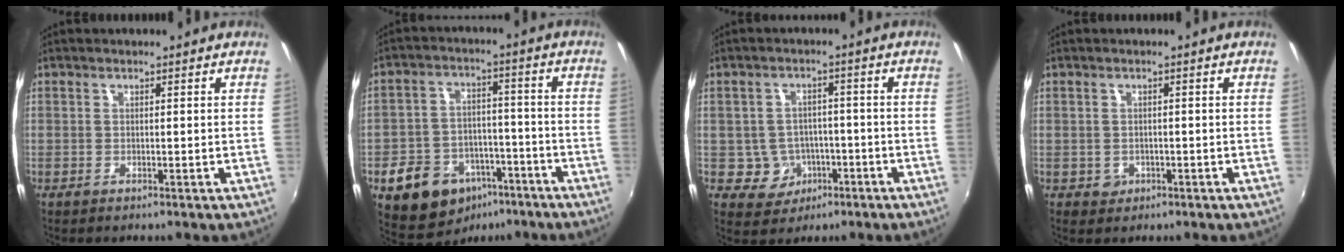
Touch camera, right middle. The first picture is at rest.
{"total": 14.4, "force": [-8.2, 10.0, 6.3], "torque": [-0.145, 0.020, -0.103]}
{"total": 6.4, "force": [-2.4, 5.8, 1.3], "torque": [-0.039, 0.013, -0.019]}
{"total": 2.1, "force": [-0.5, 2.0, 0.5], "torque": [-0.011, -0.003, -0.005]}